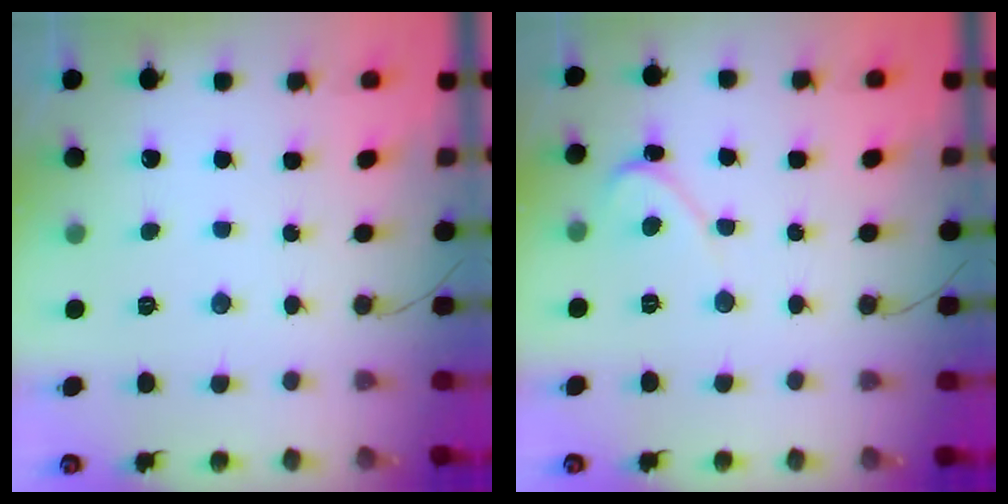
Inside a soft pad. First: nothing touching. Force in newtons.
{"total": 2.1, "press": 2.1, "slide": 0.2}